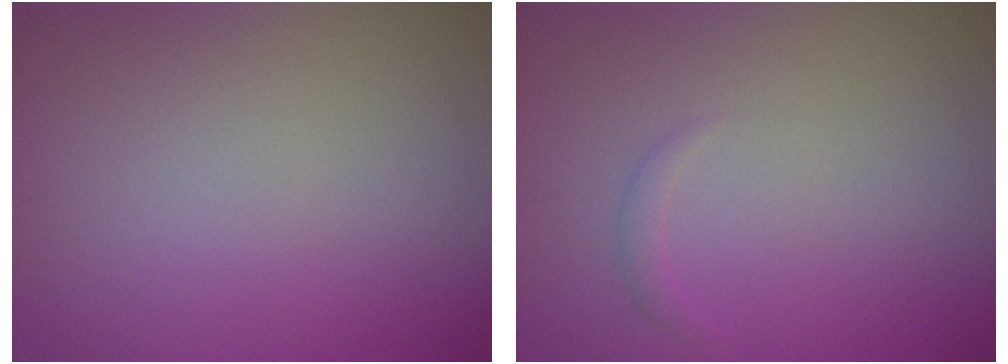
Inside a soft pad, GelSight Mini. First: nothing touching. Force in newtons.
{"total": 0.7, "press": 0.7, "slide": 0.0}